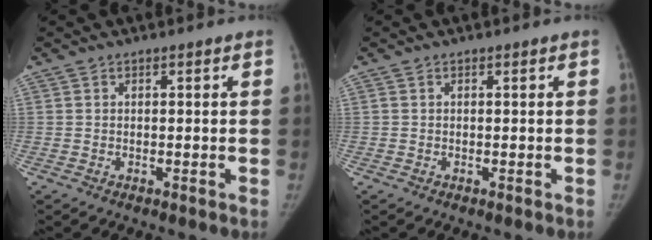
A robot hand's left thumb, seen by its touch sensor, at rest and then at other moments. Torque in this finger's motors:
{"motor_torque": [-0.04, 0.08, 0.03, 0.47, 0.01]}